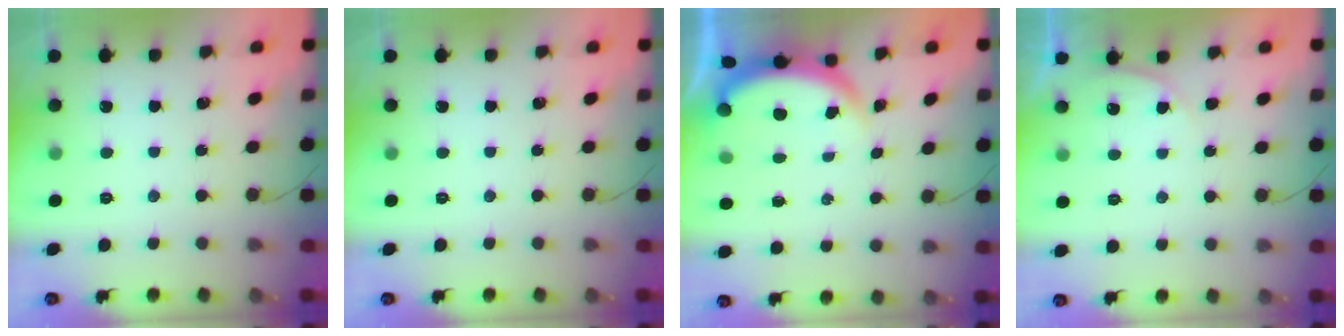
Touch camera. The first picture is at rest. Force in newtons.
{"total": 0.0}
{"total": 3.8, "press": 3.8, "slide": 0.2}
{"total": 3.9, "press": 3.8, "slide": 0.5}